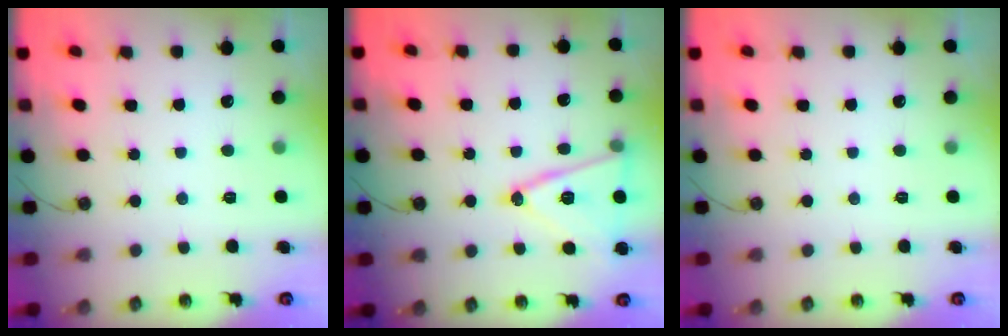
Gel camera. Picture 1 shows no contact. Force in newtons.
{"total": 15.7, "press": 15.3, "slide": 3.4}
{"total": 0.0}